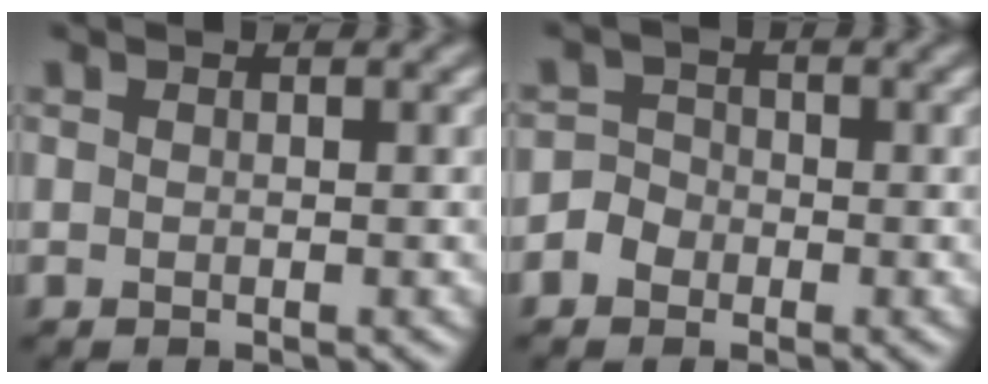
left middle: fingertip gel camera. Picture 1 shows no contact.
{"total": 1.8, "force": [-1.0, 1.5, 0.2], "torque": [-0.001, 0.012, -0.025]}